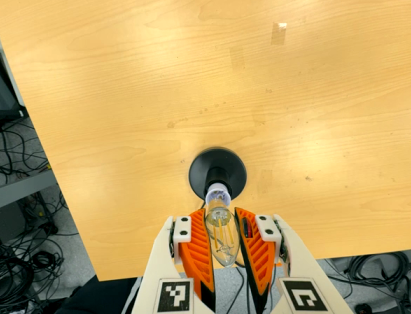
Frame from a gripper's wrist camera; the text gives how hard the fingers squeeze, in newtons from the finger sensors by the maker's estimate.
{"total": 20.2, "left": 21.8, "right": 18.6}